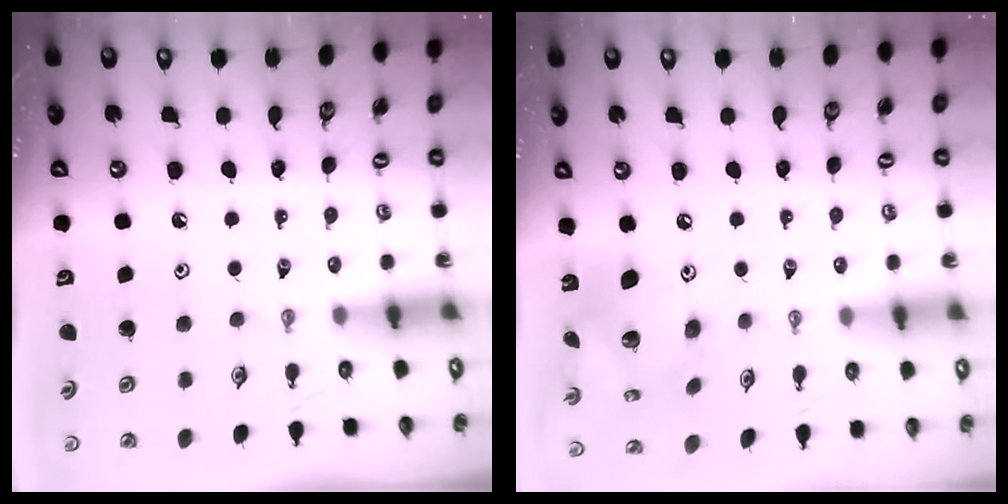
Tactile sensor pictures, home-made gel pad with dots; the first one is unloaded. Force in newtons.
{"total": 13.1, "press": 13.0, "slide": 1.3}